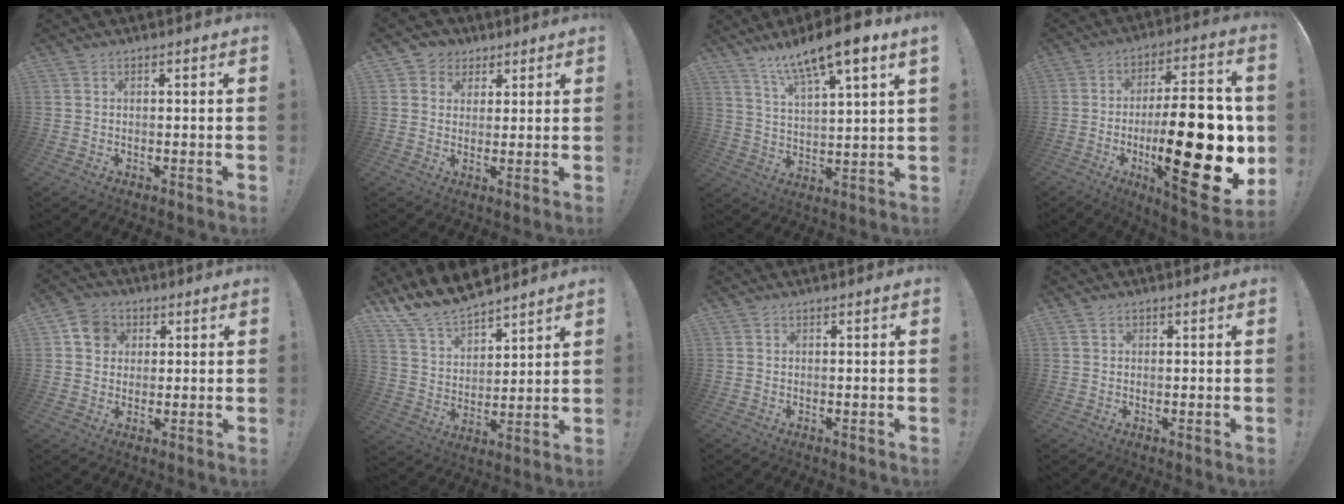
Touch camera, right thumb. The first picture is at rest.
{"total": 5.0, "force": [1.9, 4.6, 0.8], "torque": [-0.012, -0.010, 0.037]}
{"total": 11.3, "force": [9.2, 1.2, 6.6], "torque": [-0.116, -0.062, 0.152]}
{"total": 30.7, "force": [-4.9, 9.7, 28.7], "torque": [-0.462, 0.014, -0.070]}
{"total": 7.3, "force": [2.1, 6.5, 2.7], "torque": [-0.036, 0.001, 0.042]}
{"total": 12.7, "force": [11.5, 4.2, 3.2], "torque": [-0.084, -0.090, 0.217]}
{"total": 0.0}
{"total": 0.8, "force": [0.3, 0.8, 0.1], "torque": [0.005, 0.000, 0.004]}